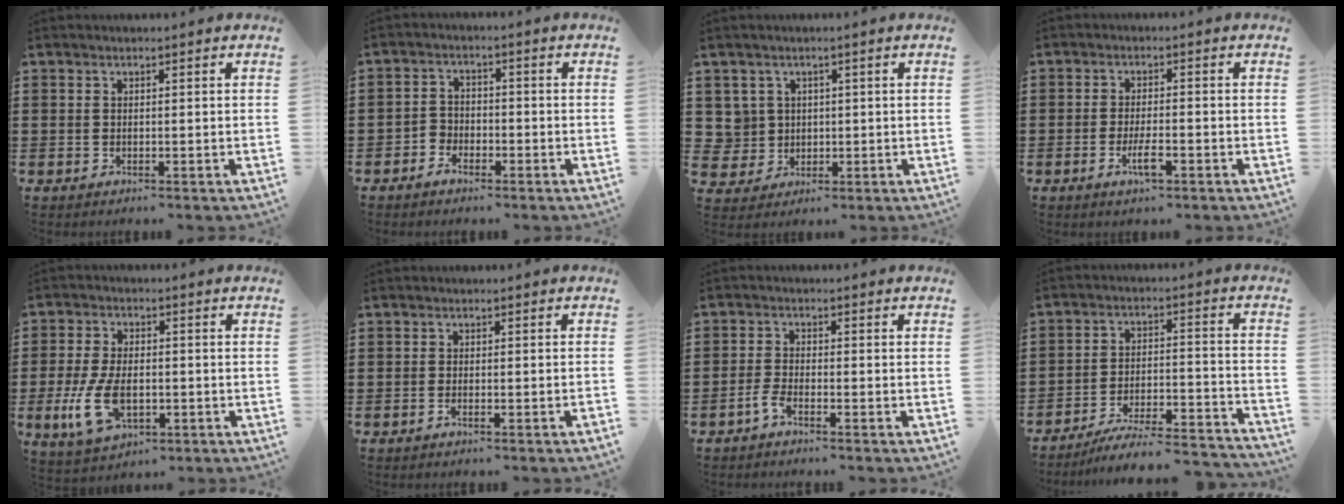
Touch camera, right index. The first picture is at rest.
{"total": 2.6, "force": [-2.0, 1.5, 0.5], "torque": [-0.014, 0.008, -0.043]}
{"total": 3.6, "force": [1.1, 3.4, 0.2], "torque": [-0.026, 0.010, 0.021]}
{"total": 3.9, "force": [-1.9, 1.0, 3.3], "torque": [-0.068, -0.003, -0.037]}
{"total": 8.8, "force": [-2.2, 4.8, 7.0], "torque": [-0.164, -0.006, -0.044]}
{"total": 1.4, "force": [-1.0, -0.1, 0.9], "torque": [-0.016, -0.004, -0.018]}
{"total": 2.4, "force": [-1.8, 0.4, 1.5], "torque": [-0.042, -0.002, -0.039]}
{"total": 5.5, "force": [-4.9, 0.5, 2.5], "torque": [-0.044, -0.008, -0.097]}